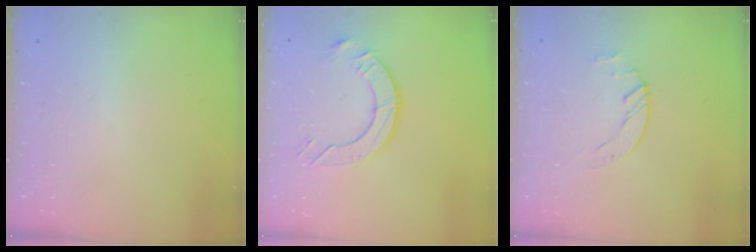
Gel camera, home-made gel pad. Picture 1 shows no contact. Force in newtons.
{"total": 9.5, "press": 9.5, "slide": 1.0}
{"total": 1.6, "press": 1.6, "slide": 0.3}